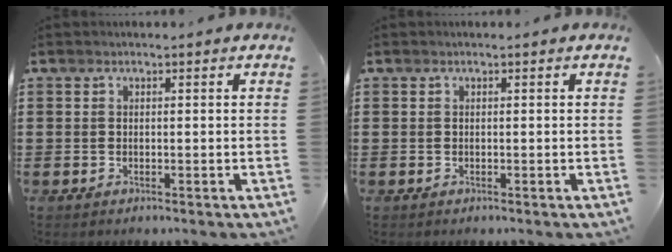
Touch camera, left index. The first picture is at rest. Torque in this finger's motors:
{"motor_torque": [0.08, -0.01, 0.00, 0.00]}